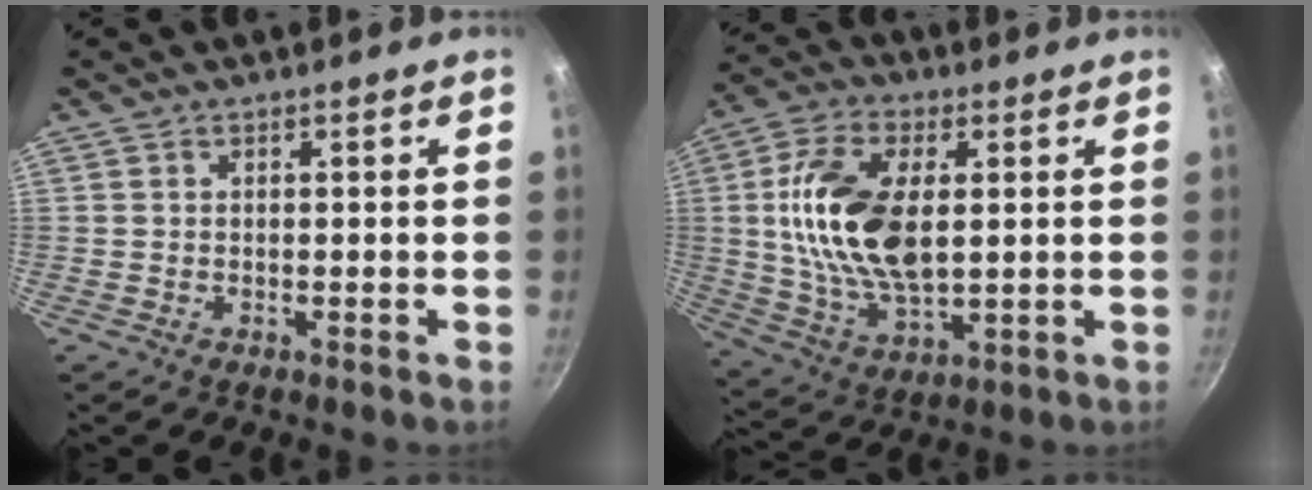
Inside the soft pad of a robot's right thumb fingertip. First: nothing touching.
{"total": 17.7, "force": [2.4, 9.5, 14.7], "torque": [-0.273, -0.003, 0.047]}